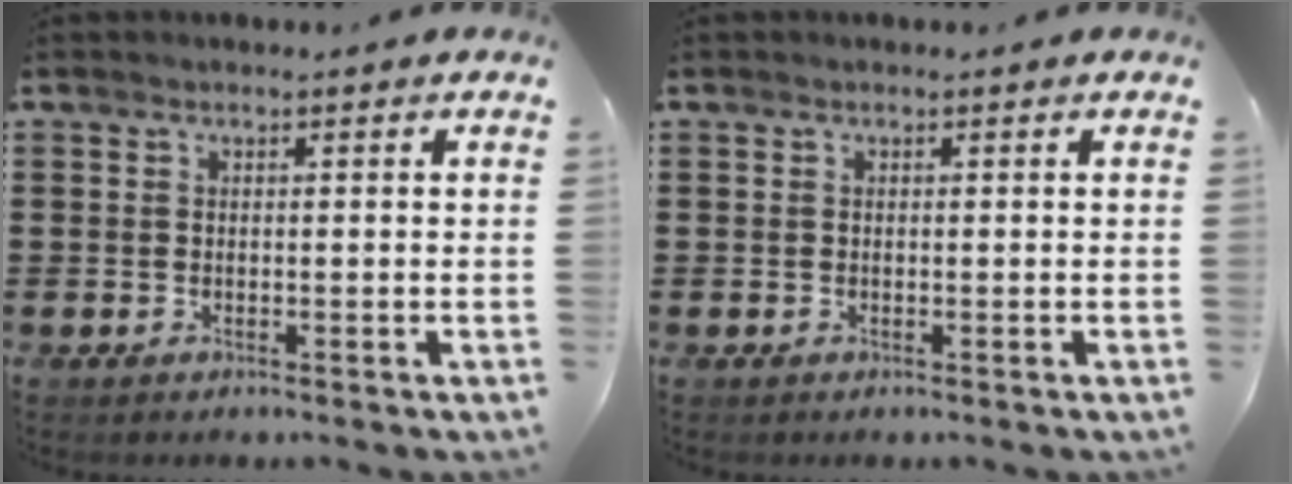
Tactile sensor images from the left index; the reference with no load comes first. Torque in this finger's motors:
{"motor_torque": [0.00, 0.00, 0.00, 0.00]}